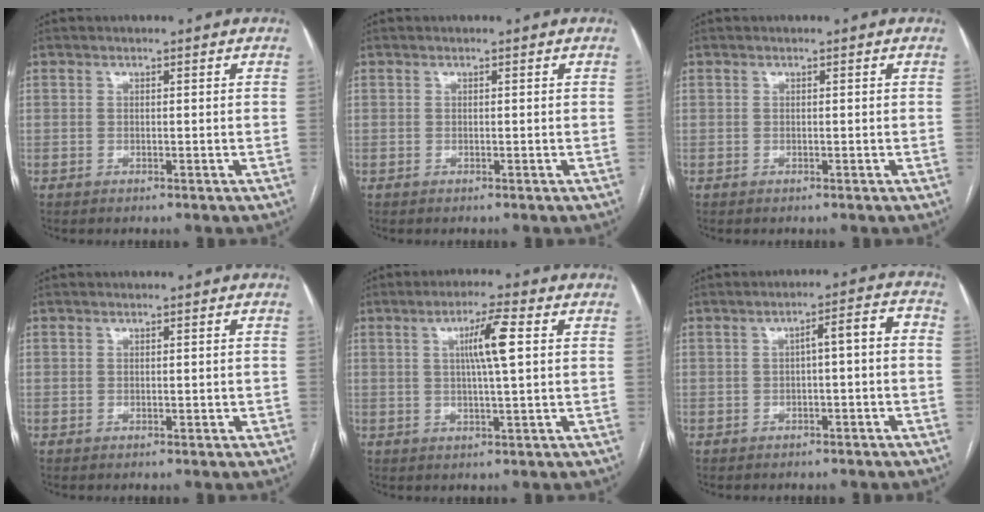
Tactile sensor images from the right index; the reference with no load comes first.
{"total": 0.0}
{"total": 0.0}
{"total": 0.8, "force": [-0.1, 0.6, 0.5], "torque": [-0.013, 0.011, 0.005]}
{"total": 6.3, "force": [1.5, -0.1, 6.2], "torque": [-0.109, 0.003, 0.024]}
{"total": 4.7, "force": [-0.6, 0.9, 4.6], "torque": [-0.061, 0.027, -0.009]}